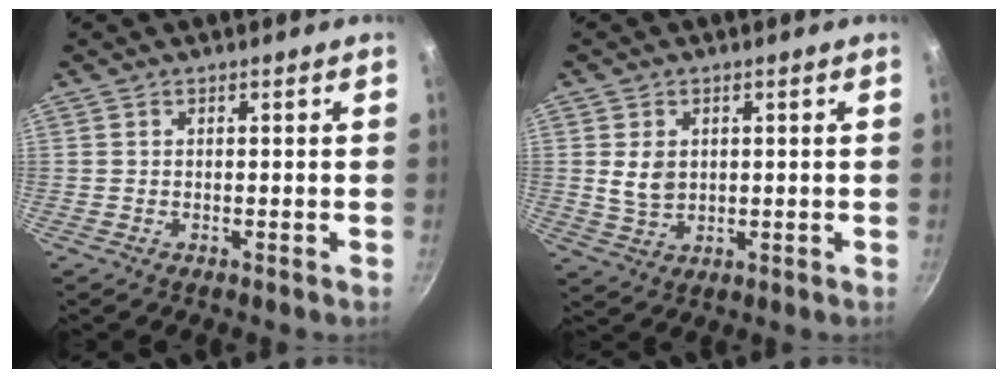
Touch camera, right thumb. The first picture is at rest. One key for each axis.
{"total": 4.5, "fx": 0.9, "fy": 3.4, "fz": 2.8, "tx": -0.038, "ty": -0.011, "tz": 0.026}